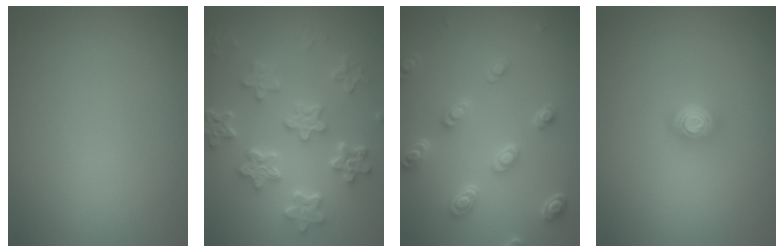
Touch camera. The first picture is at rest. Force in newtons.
{"total": 6.5, "press": 5.1, "slide": 4.1}
{"total": 4.6, "press": 3.4, "slide": 3.0}
{"total": 2.1, "press": 1.4, "slide": 1.6}